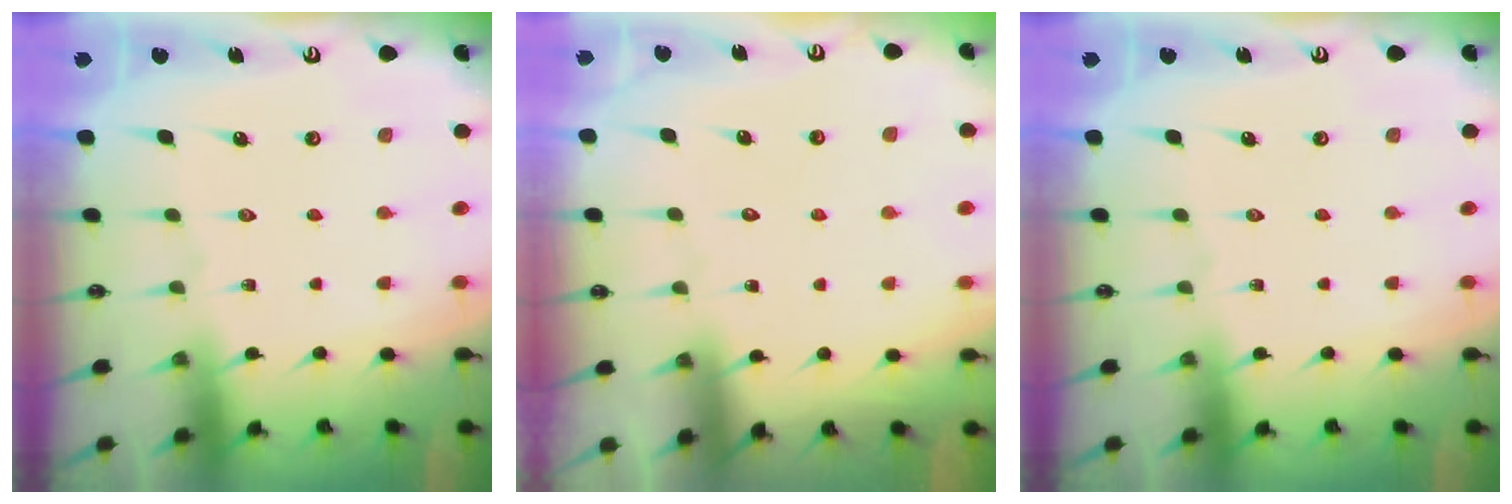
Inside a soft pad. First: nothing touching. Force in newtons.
{"total": 4.4, "press": 4.4, "slide": 0.5}
{"total": 0.0}